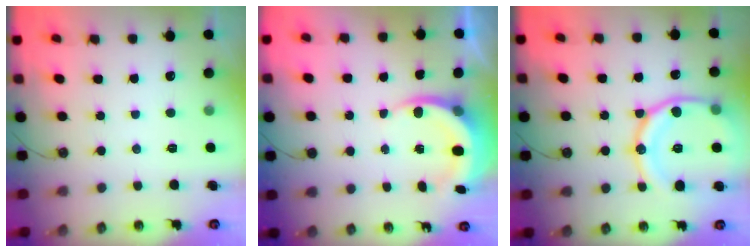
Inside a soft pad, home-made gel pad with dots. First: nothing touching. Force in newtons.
{"total": 6.5, "press": 6.4, "slide": 1.3}
{"total": 19.0, "press": 18.9, "slide": 2.1}